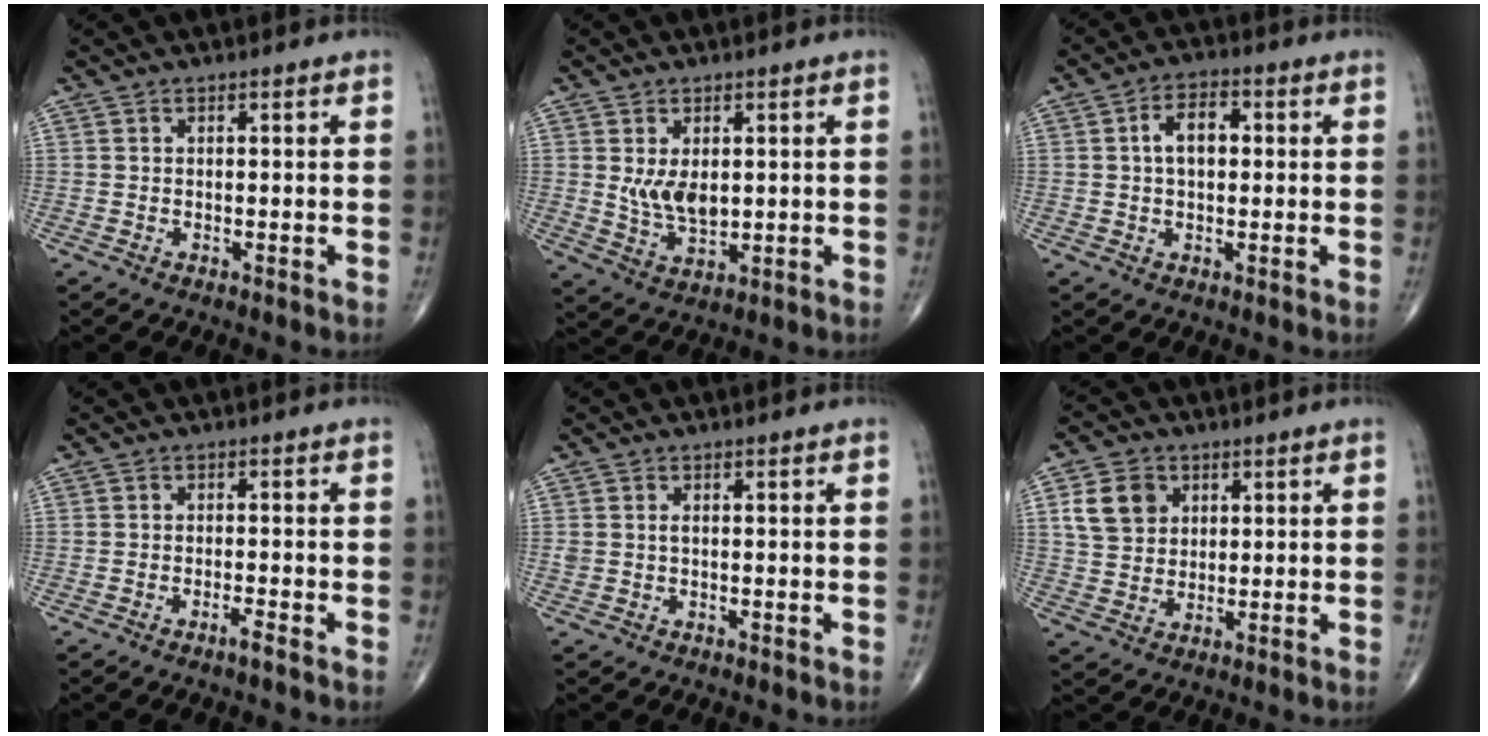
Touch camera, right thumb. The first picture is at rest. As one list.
[{"total": 6.4, "force": [1.0, 3.7, 5.1], "torque": [-0.081, -0.014, 0.027]}, {"total": 6.5, "force": [0.8, 3.8, 5.2], "torque": [-0.081, 0.014, 0.007]}, {"total": 1.6, "force": [-1.2, -0.1, 1.1], "torque": [-0.021, 0.004, -0.026]}, {"total": 1.2, "force": [0.1, 0.7, 0.9], "torque": [-0.021, 0.002, 0.004]}, {"total": 8.0, "force": [2.7, 6.4, 3.9], "torque": [-0.051, -0.003, 0.053]}]